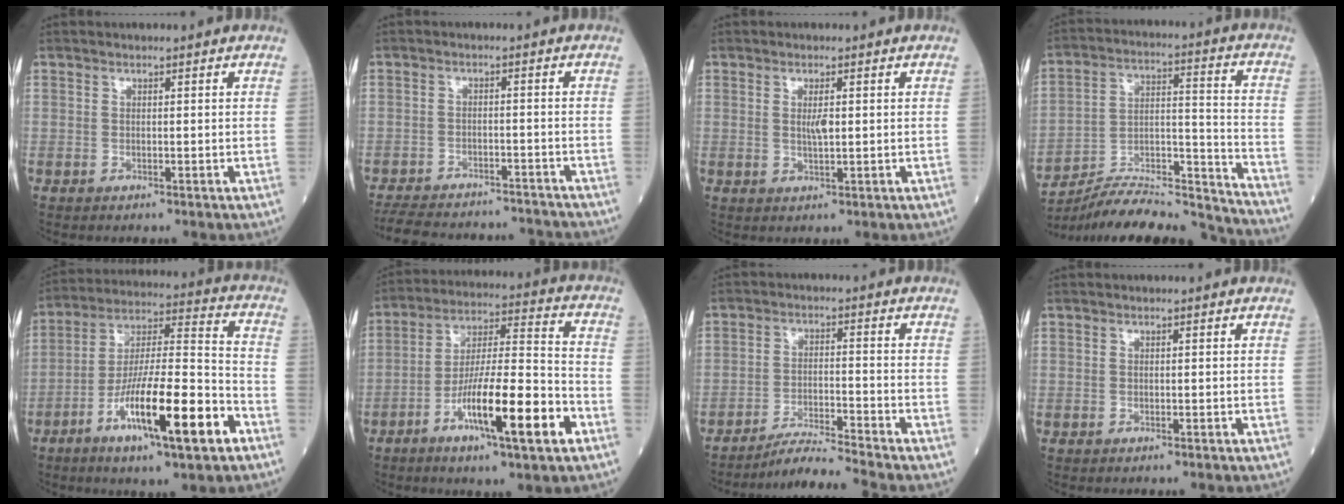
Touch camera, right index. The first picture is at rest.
{"total": 16.5, "force": [-15.2, 4.2, 4.8], "torque": [-0.111, -0.003, -0.205]}
{"total": 1.3, "force": [0.2, 0.2, 1.2], "torque": [-0.025, 0.000, 0.002]}
{"total": 21.4, "force": [-20.6, 1.0, 5.4], "torque": [-0.089, 0.026, -0.323]}
{"total": 17.9, "force": [-8.2, 2.0, 15.8], "torque": [-0.289, -0.015, -0.140]}
{"total": 15.9, "force": [-7.0, 1.5, 14.2], "torque": [-0.250, -0.009, -0.118]}
{"total": 8.2, "force": [-7.6, -2.5, 1.9], "torque": [-0.033, -0.015, -0.138]}
{"total": 0.0}